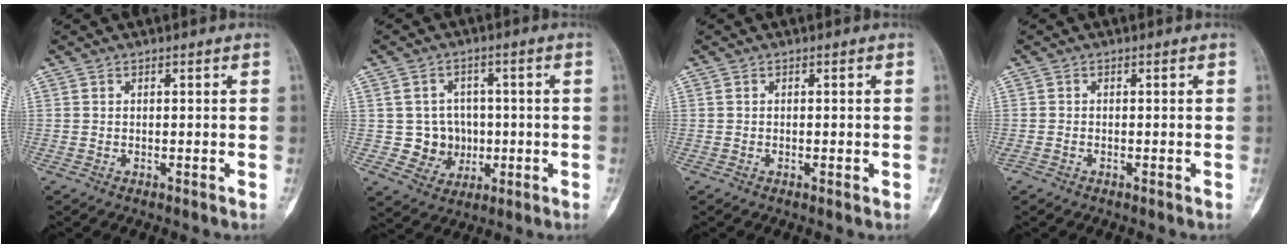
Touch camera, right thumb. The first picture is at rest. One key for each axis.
{"total": 6.9, "fx": -0.4, "fy": 6.7, "fz": 1.9, "tx": 0.012, "ty": 0.015, "tz": 0.001}
{"total": 0.9, "fx": -0.2, "fy": 0.4, "fz": 0.8, "tx": -0.010, "ty": -0.001, "tz": -0.003}
{"total": 0.0}